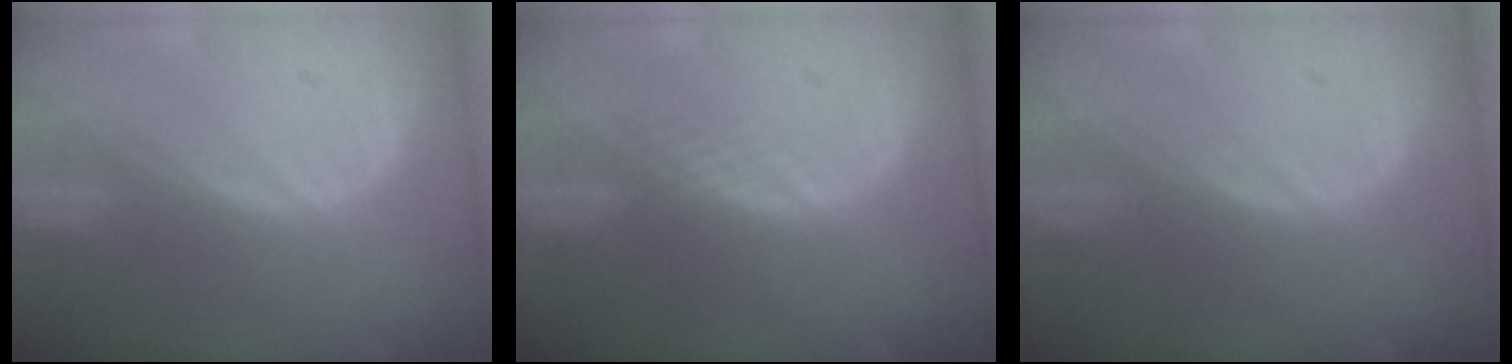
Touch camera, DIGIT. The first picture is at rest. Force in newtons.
{"total": 1.3, "press": 1.2, "slide": 0.1}
{"total": 0.0}